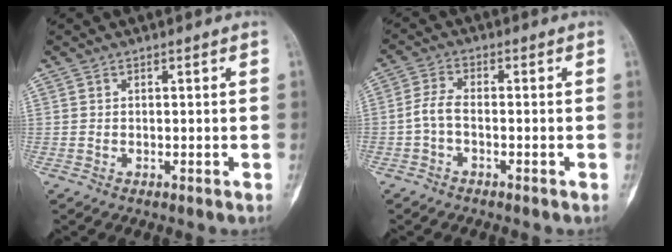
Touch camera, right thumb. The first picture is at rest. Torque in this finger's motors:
{"motor_torque": [0.51, 0.47, 0.20, -0.19, 0.05]}